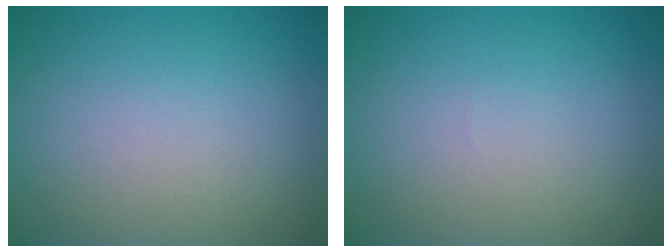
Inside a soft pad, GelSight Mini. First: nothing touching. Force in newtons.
{"total": 0.0}